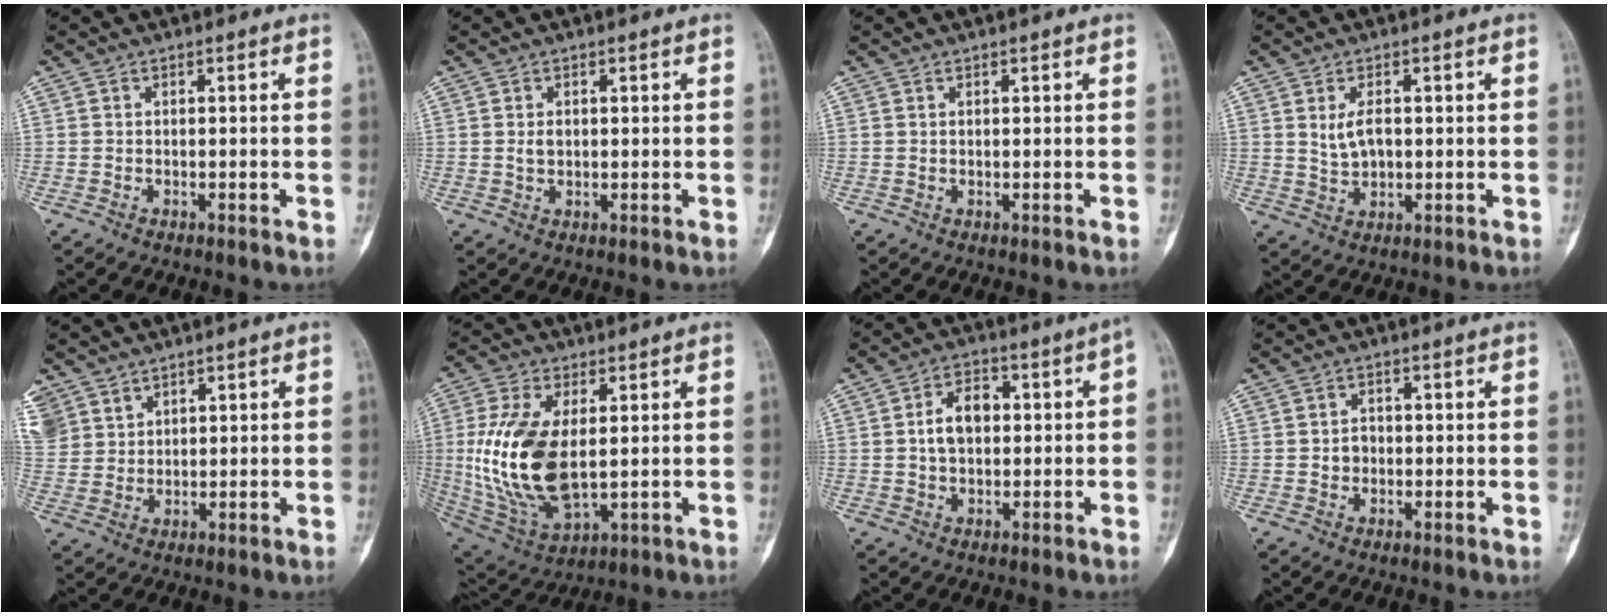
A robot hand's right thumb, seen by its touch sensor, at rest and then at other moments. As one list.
[{"total": 1.9, "force": [0.3, 1.4, 1.2], "torque": [-0.013, 0.005, 0.007]}, {"total": 0.0}, {"total": 4.4, "force": [0.9, 2.7, 3.3], "torque": [-0.052, 0.001, 0.022]}, {"total": 8.4, "force": [5.6, 6.0, 1.6], "torque": [-0.021, -0.006, 0.126]}, {"total": 17.1, "force": [1.3, 9.0, 14.5], "torque": [-0.301, -0.010, 0.039]}, {"total": 8.4, "force": [0.2, 5.0, 6.7], "torque": [-0.088, 0.034, 0.004]}, {"total": 2.2, "force": [-0.1, 2.0, 1.0], "torque": [0.000, 0.011, -0.003]}]